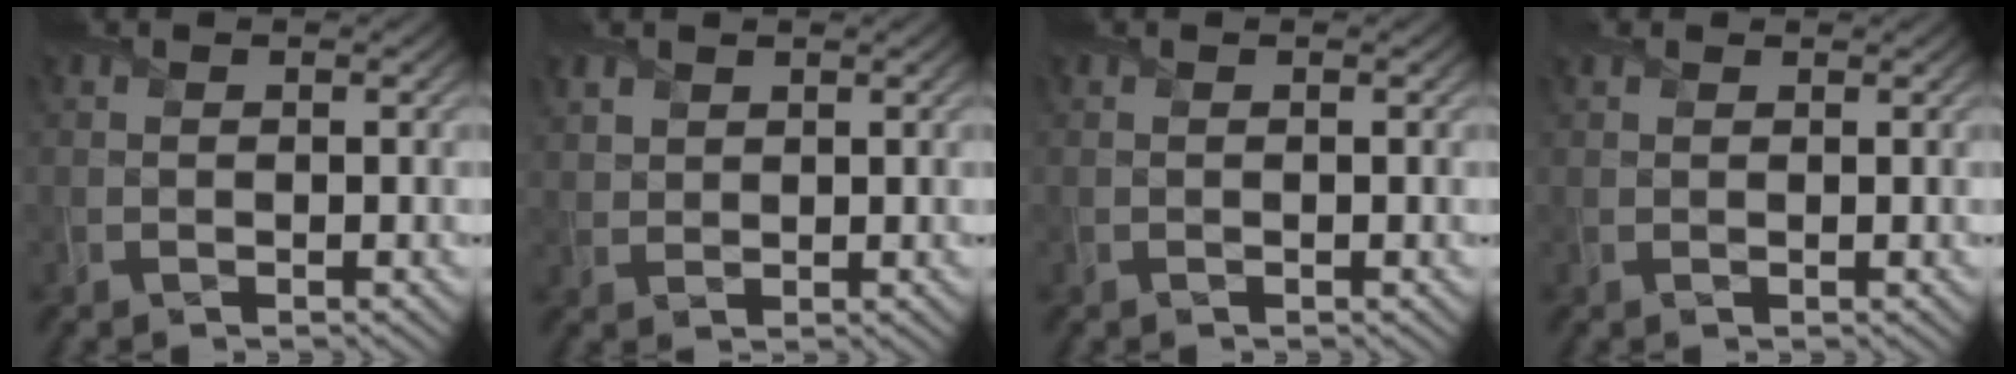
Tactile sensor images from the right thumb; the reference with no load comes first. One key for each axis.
{"total": 2.3, "fx": 1.7, "fy": 1.5, "fz": 0.5, "tx": -0.016, "ty": 0.003, "tz": 0.038}
{"total": 0.0}
{"total": 1.0, "fx": 0.9, "fy": 0.5, "fz": 0.1, "tx": -0.006, "ty": 0.006, "tz": 0.017}